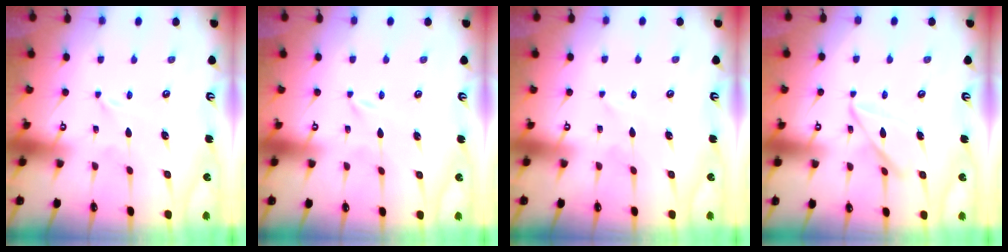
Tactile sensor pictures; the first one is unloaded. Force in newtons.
{"total": 0.0}
{"total": 1.7, "press": 1.7, "slide": 0.3}
{"total": 9.8, "press": 9.8, "slide": 0.7}